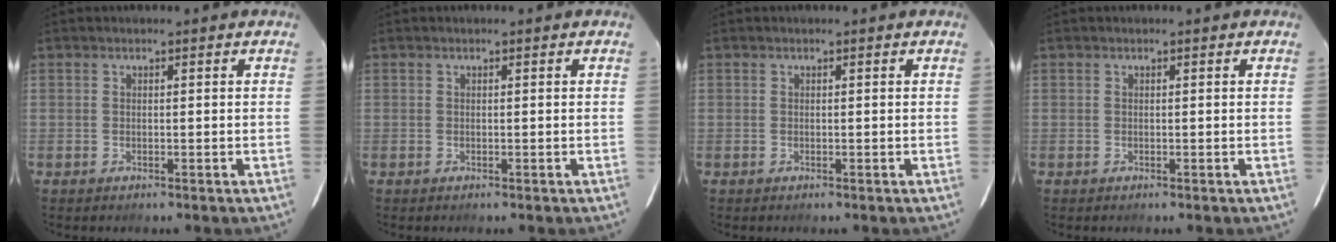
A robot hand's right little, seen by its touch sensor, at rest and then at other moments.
{"total": 0.0}
{"total": 0.0}
{"total": 0.0}